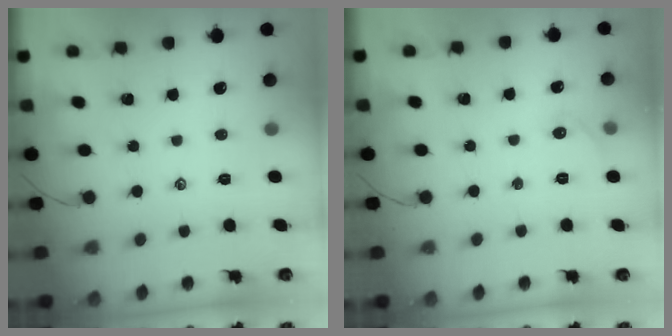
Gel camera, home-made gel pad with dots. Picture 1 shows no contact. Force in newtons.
{"total": 5.2, "press": 5.0, "slide": 1.3}